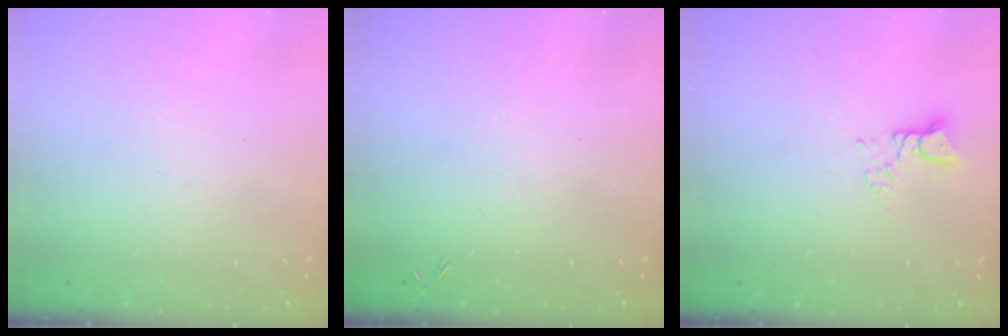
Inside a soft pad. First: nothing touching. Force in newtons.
{"total": 0.0}
{"total": 3.0, "press": 3.0, "slide": 0.4}